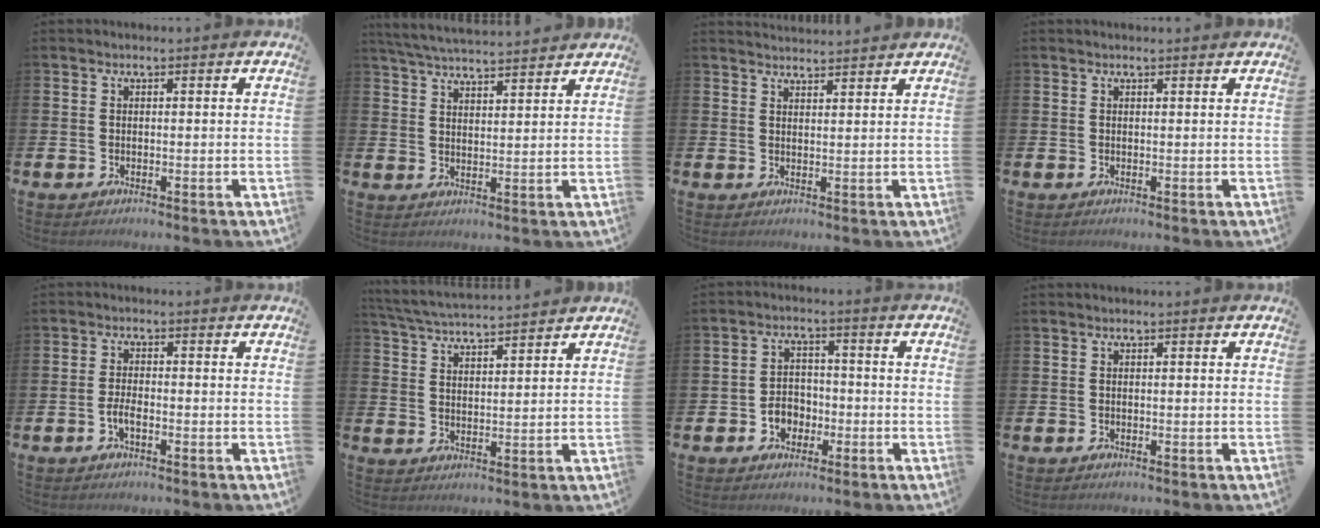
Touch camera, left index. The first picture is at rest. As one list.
[{"total": 5.2, "force": [5.2, 0.2, 0.9], "torque": [-0.036, -0.027, 0.093]}, {"total": 2.7, "force": [2.7, 0.1, 0.0], "torque": [0.008, -0.020, 0.046]}, {"total": 0.5, "force": [0.5, 0.0, 0.1], "torque": [0.010, -0.005, 0.007]}, {"total": 2.1, "force": [-0.9, 0.8, 1.8], "torque": [-0.026, 0.000, -0.020]}, {"total": 4.8, "force": [4.7, 0.3, 0.7], "torque": [-0.032, -0.028, 0.084]}, {"total": 3.9, "force": [-1.6, 3.1, 1.7], "torque": [-0.021, -0.001, -0.038]}, {"total": 0.0}]